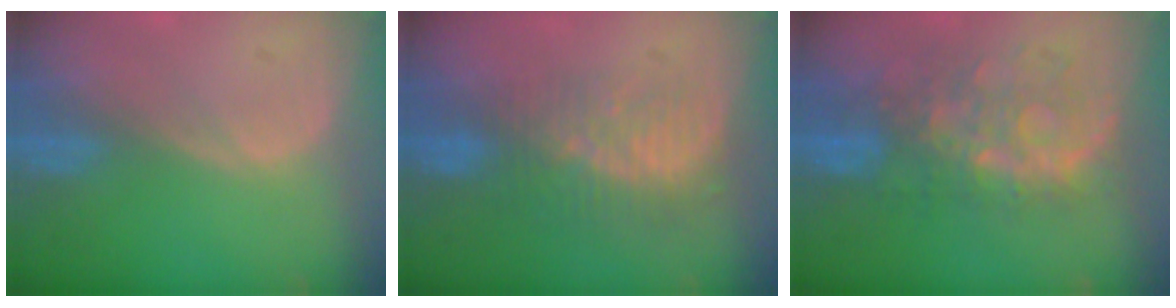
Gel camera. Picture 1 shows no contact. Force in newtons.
{"total": 8.4, "press": 7.5, "slide": 3.9}
{"total": 9.1, "press": 8.6, "slide": 2.9}